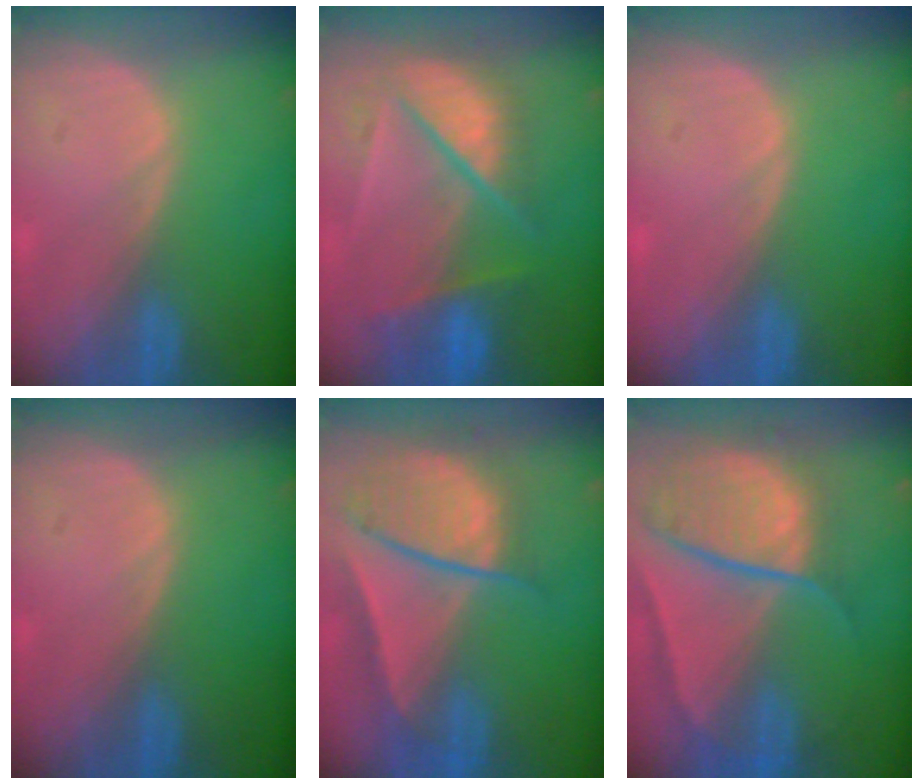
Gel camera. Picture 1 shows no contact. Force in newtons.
{"total": 9.4, "press": 8.2, "slide": 4.5}
{"total": 0.0}
{"total": 0.0}
{"total": 9.4, "press": 8.1, "slide": 4.8}
{"total": 10.7, "press": 8.9, "slide": 5.9}